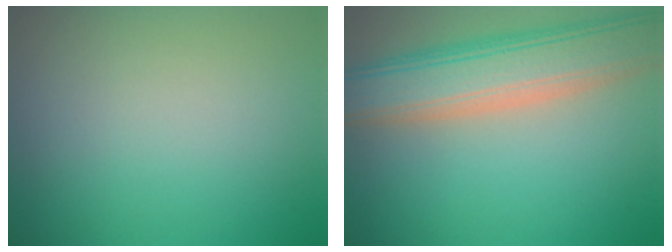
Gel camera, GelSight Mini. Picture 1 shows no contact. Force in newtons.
{"total": 8.5, "press": 8.5, "slide": 0.6}